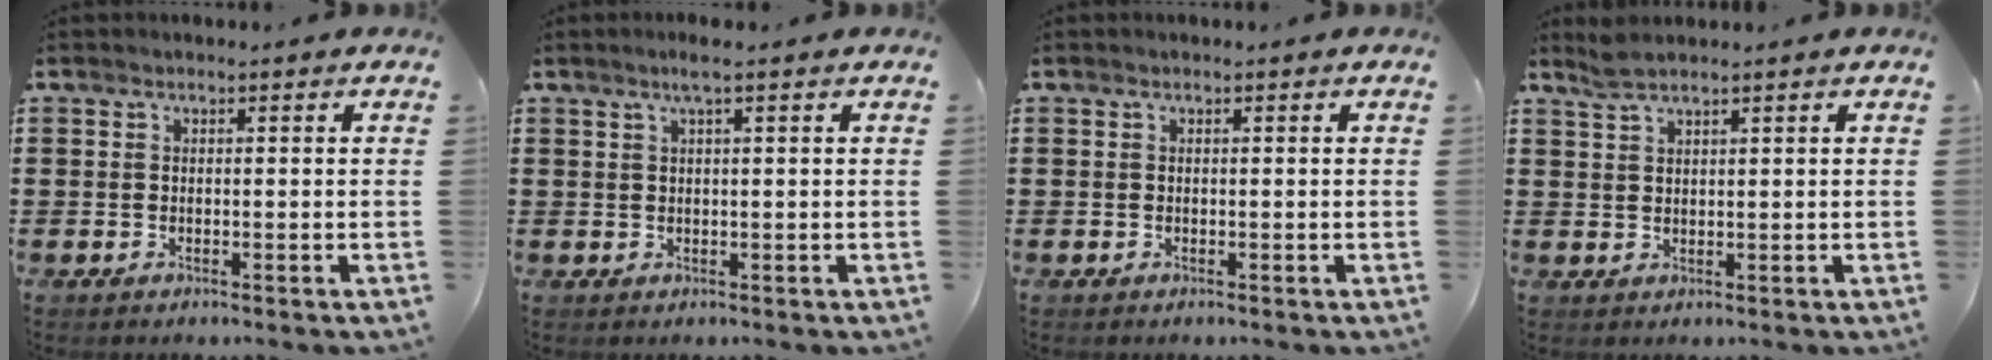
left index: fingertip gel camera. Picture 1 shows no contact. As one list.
[{"total": 2.2, "force": [1.2, 0.0, 1.8], "torque": [-0.038, 0.001, 0.021]}, {"total": 0.0}, {"total": 2.1, "force": [1.8, 0.2, 1.1], "torque": [-0.024, -0.001, 0.035]}]